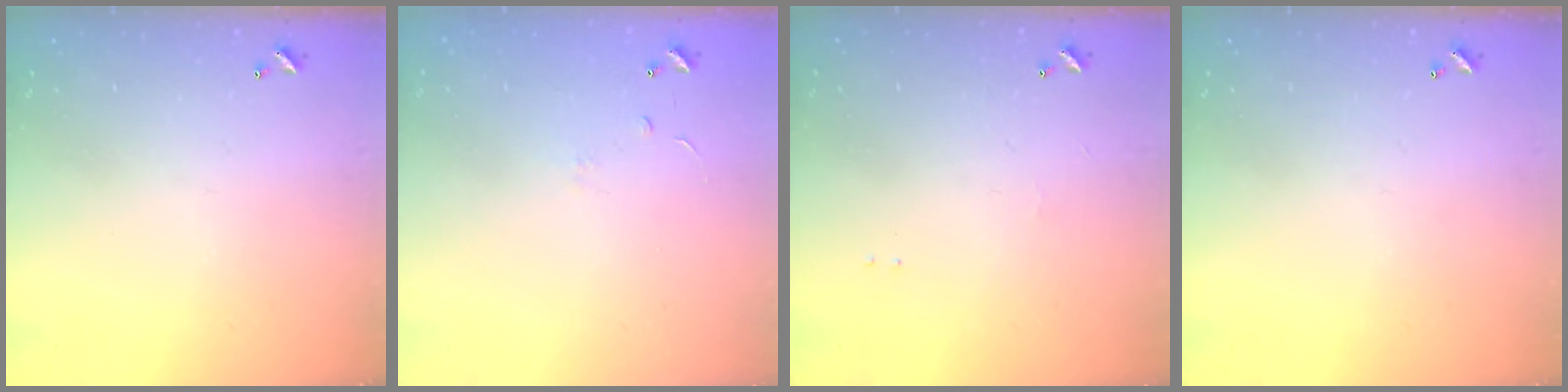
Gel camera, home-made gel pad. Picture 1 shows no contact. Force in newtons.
{"total": 6.5, "press": 6.5, "slide": 0.6}
{"total": 0.9, "press": 0.8, "slide": 0.5}
{"total": 0.0}